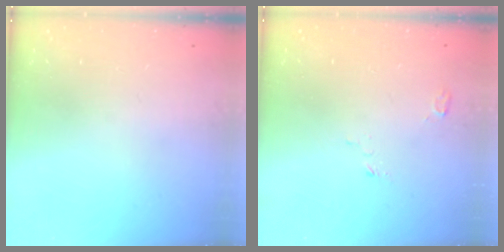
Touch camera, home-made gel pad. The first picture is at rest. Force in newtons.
{"total": 2.7, "press": 2.7, "slide": 0.3}